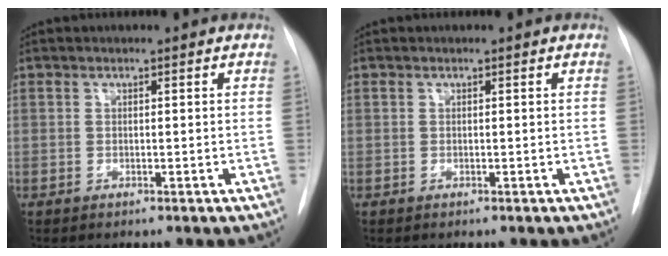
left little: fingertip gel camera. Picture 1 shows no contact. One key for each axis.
{"total": 0.0}